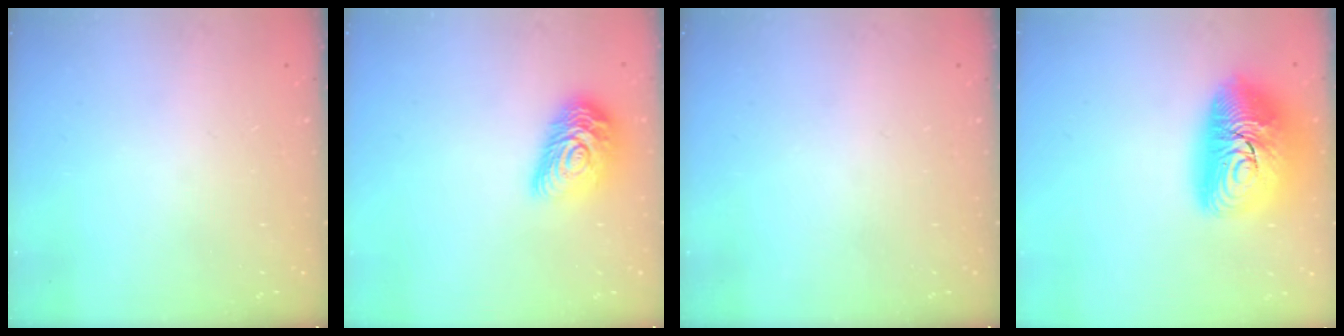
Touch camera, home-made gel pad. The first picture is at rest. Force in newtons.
{"total": 13.3, "press": 13.3, "slide": 0.6}
{"total": 0.0}
{"total": 20.4, "press": 20.4, "slide": 1.6}